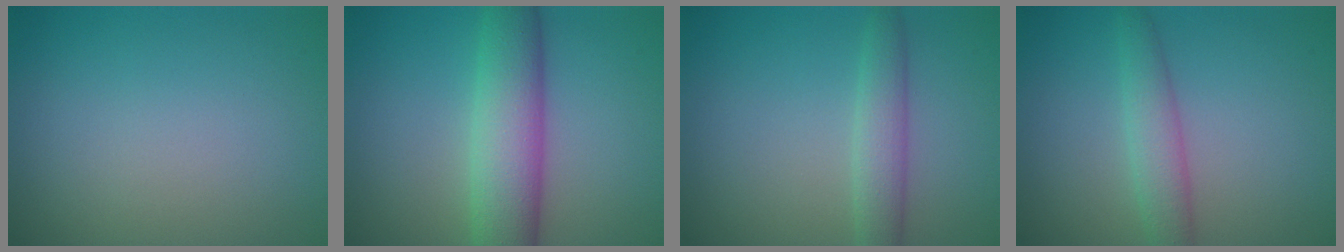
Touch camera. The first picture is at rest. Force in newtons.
{"total": 6.7, "press": 6.7, "slide": 0.1}
{"total": 2.7, "press": 2.7, "slide": 0.1}
{"total": 2.7, "press": 2.7, "slide": 0.1}